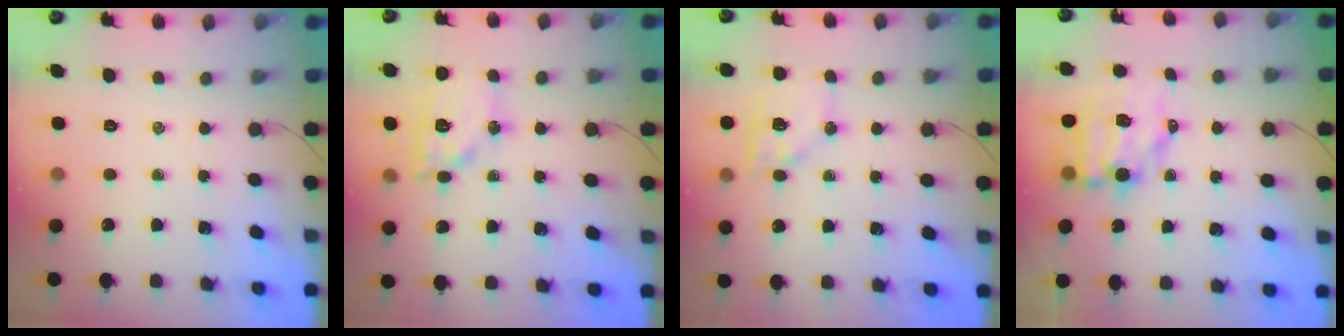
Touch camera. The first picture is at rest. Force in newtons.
{"total": 12.9, "press": 12.9, "slide": 0.9}
{"total": 11.3, "press": 11.2, "slide": 1.7}
{"total": 8.7, "press": 8.6, "slide": 1.6}